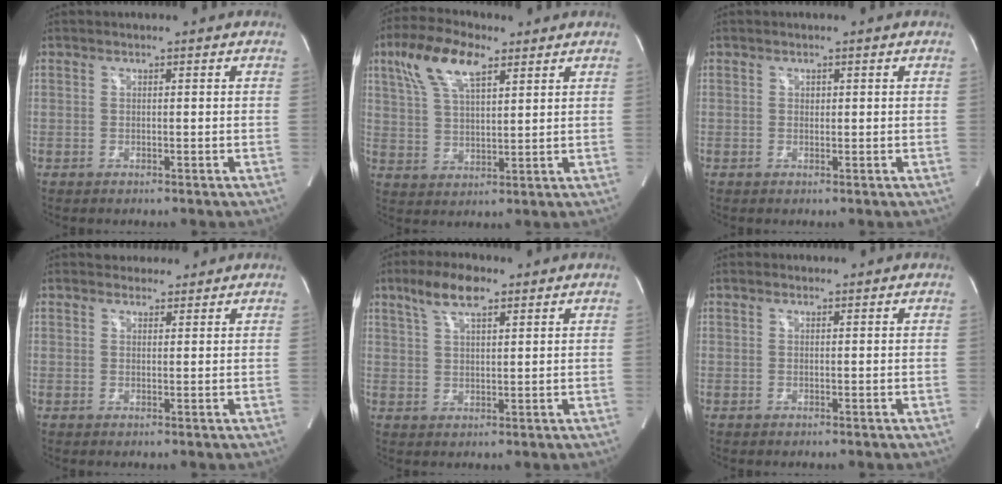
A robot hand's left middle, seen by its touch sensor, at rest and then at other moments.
{"total": 10.5, "force": [5.8, 3.6, 8.1], "torque": [-0.171, 0.022, 0.111]}
{"total": 0.6, "force": [0.2, 0.5, 0.3], "torque": [-0.001, 0.000, 0.003]}
{"total": 4.0, "force": [3.5, 1.7, 0.8], "torque": [-0.004, 0.015, 0.051]}
{"total": 6.7, "force": [4.4, 1.8, 4.7], "torque": [-0.100, 0.016, 0.083]}
{"total": 0.7, "force": [0.6, 0.4, 0.1], "torque": [-0.012, 0.010, 0.010]}